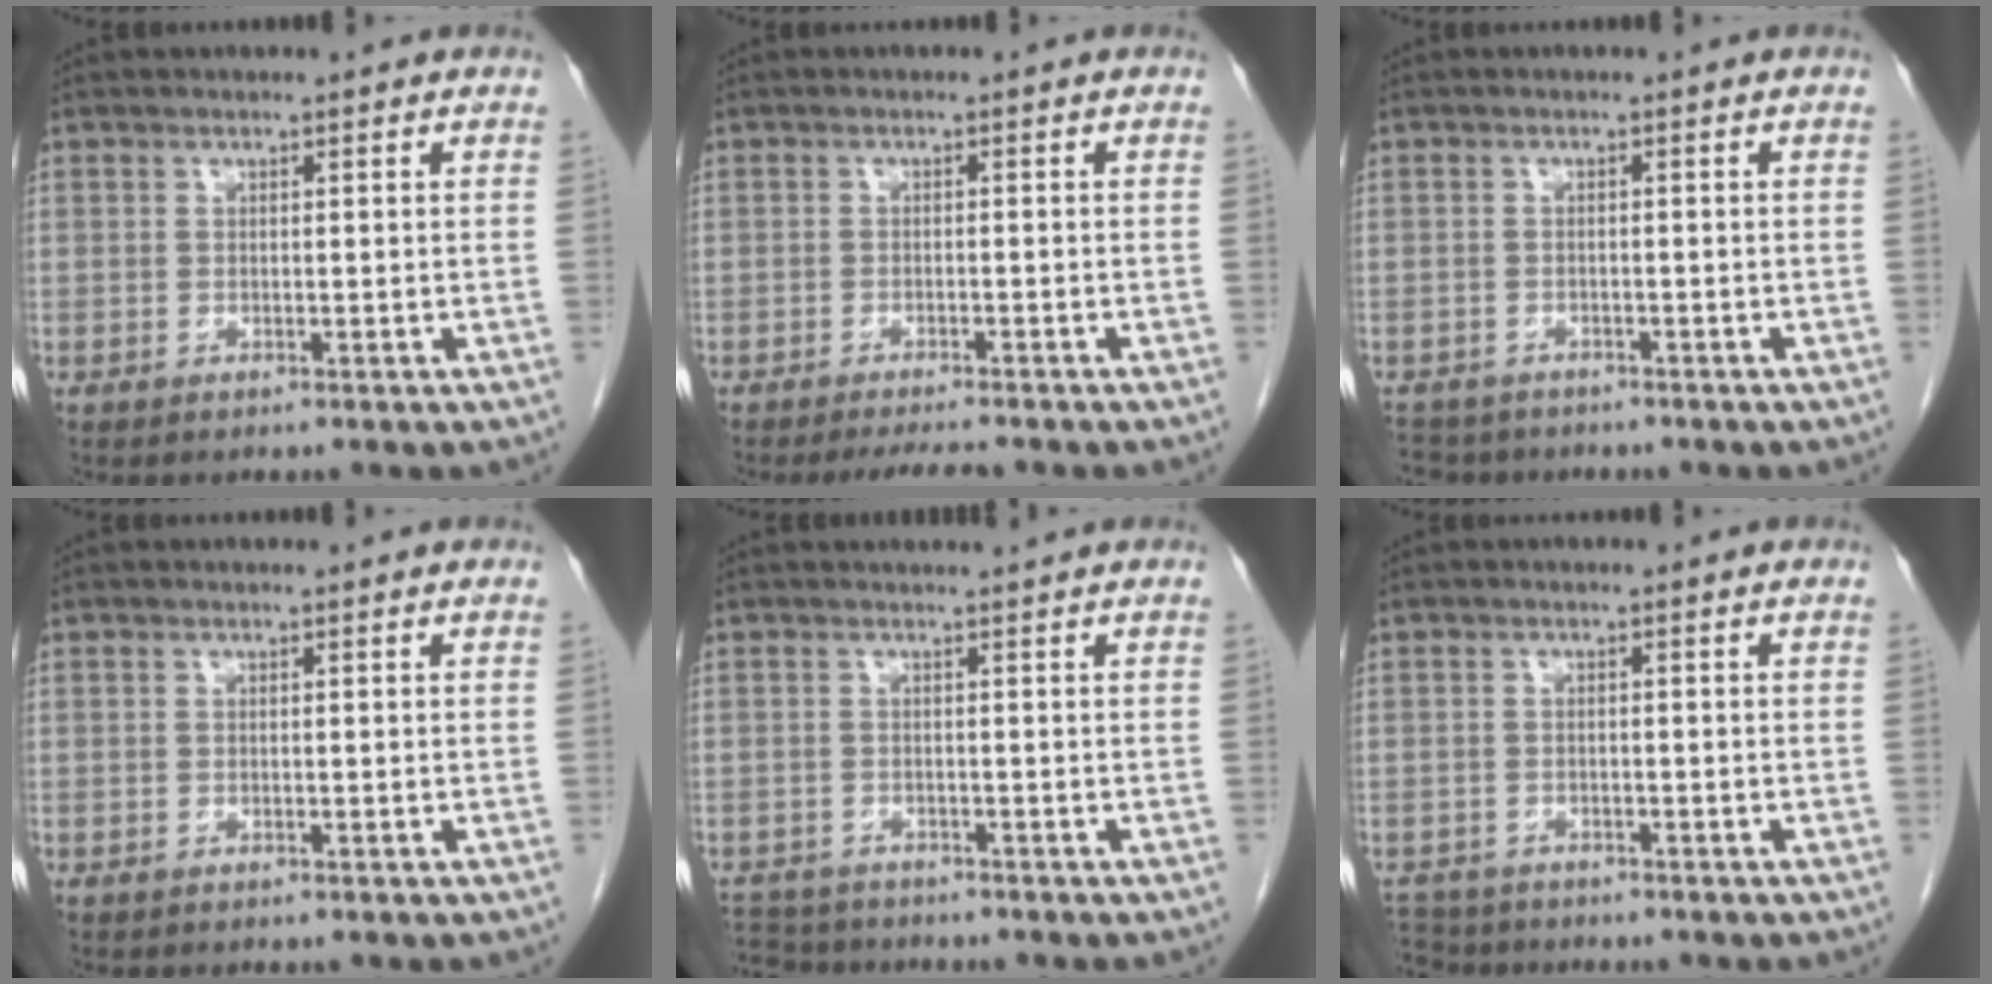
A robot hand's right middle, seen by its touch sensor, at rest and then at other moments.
{"total": 4.0, "force": [-3.6, 0.3, 1.7], "torque": [-0.024, -0.009, -0.055]}
{"total": 5.1, "force": [-4.6, 2.1, 0.7], "torque": [-0.009, -0.002, -0.066]}
{"total": 0.0}
{"total": 5.1, "force": [-3.8, 2.2, 2.6], "torque": [-0.047, 0.024, -0.053]}
{"total": 5.2, "force": [-4.7, 2.1, 0.2], "torque": [-0.006, -0.005, -0.077]}